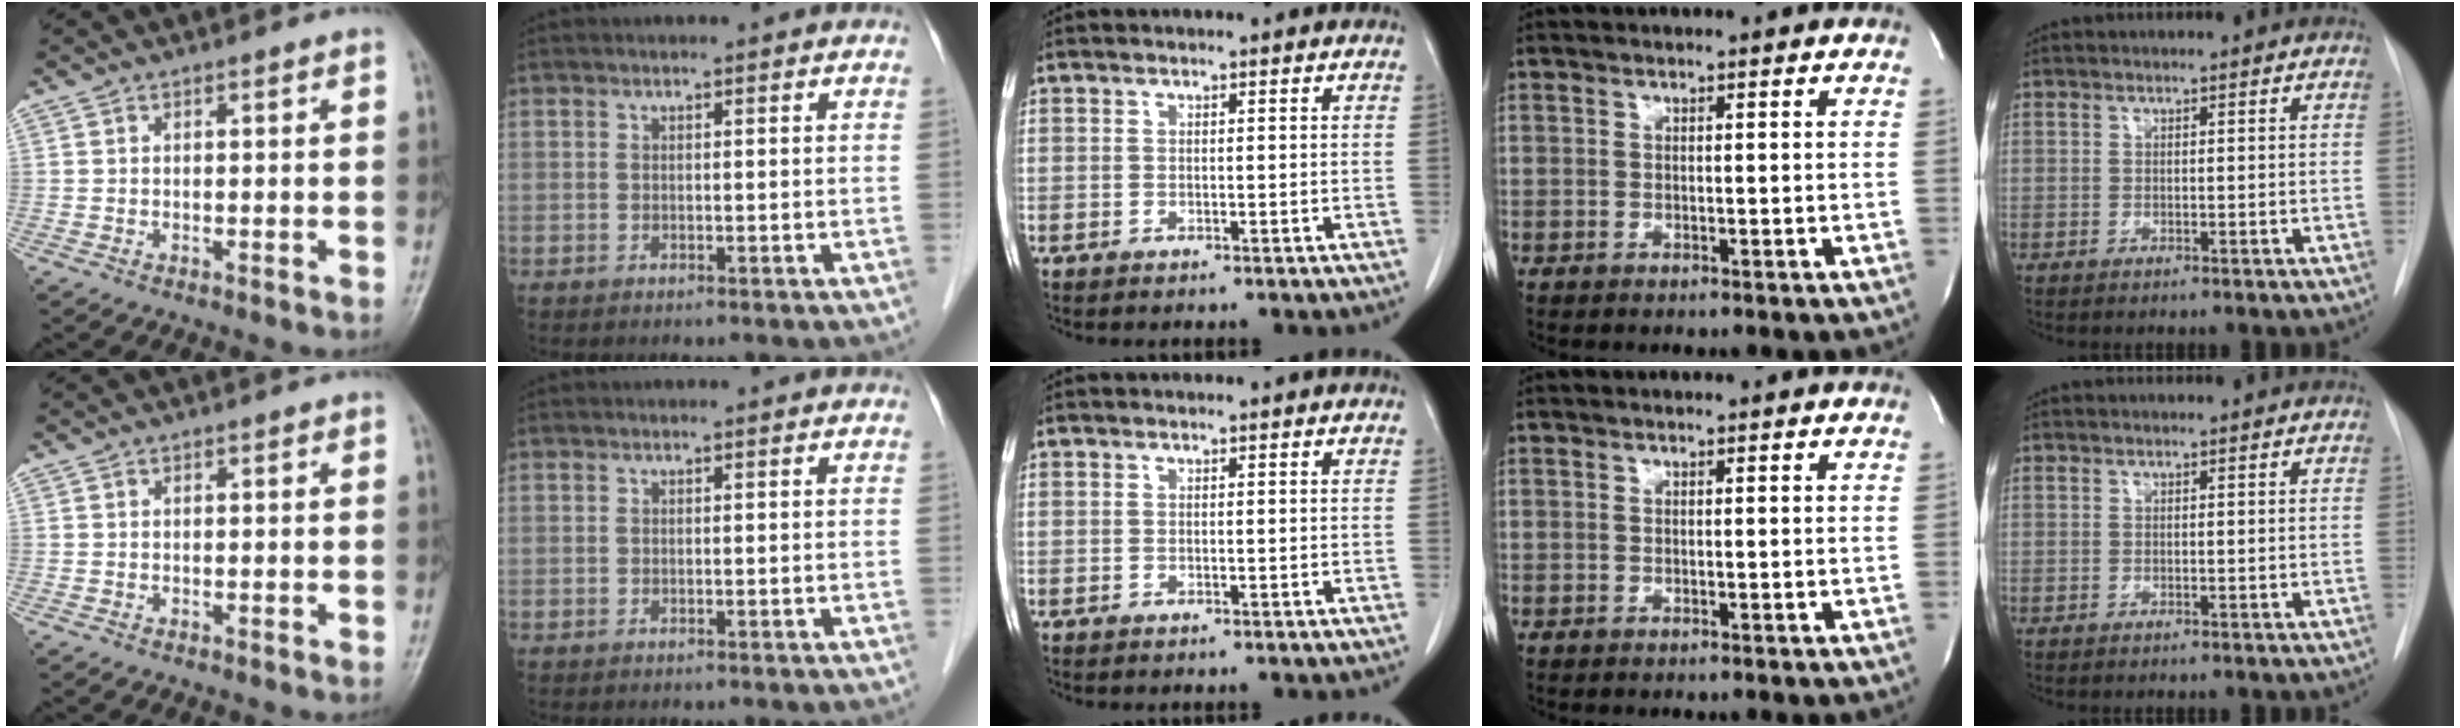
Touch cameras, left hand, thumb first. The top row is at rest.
{}